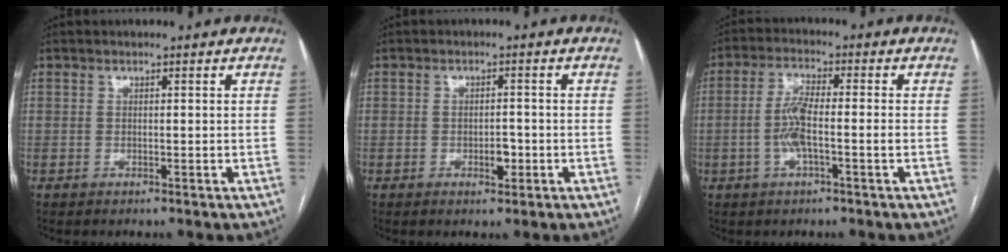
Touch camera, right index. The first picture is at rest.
{"total": 2.4, "force": [-0.9, 1.1, 1.9], "torque": [-0.030, 0.003, -0.011]}
{"total": 5.8, "force": [-1.3, 0.9, 5.6], "torque": [-0.122, 0.009, -0.028]}